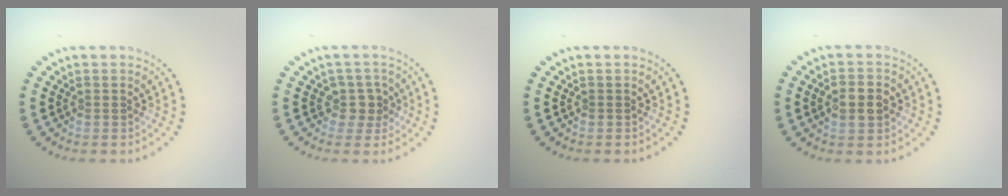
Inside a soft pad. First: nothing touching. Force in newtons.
{"total": 2.2, "press": 1.7, "slide": 1.4}
{"total": 0.0}
{"total": 3.5, "press": 3.5, "slide": 0.2}